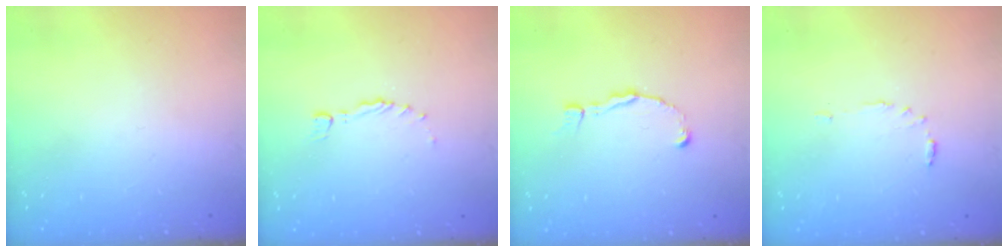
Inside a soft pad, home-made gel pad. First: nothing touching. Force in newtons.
{"total": 0.0}
{"total": 2.4, "press": 2.3, "slide": 0.4}
{"total": 3.2, "press": 3.1, "slide": 0.4}